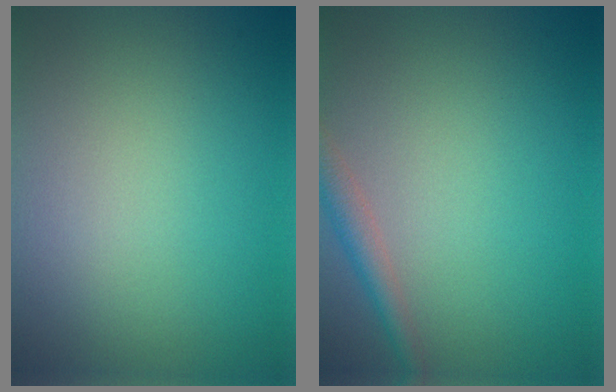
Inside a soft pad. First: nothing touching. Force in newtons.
{"total": 2.2, "press": 2.2, "slide": 0.1}